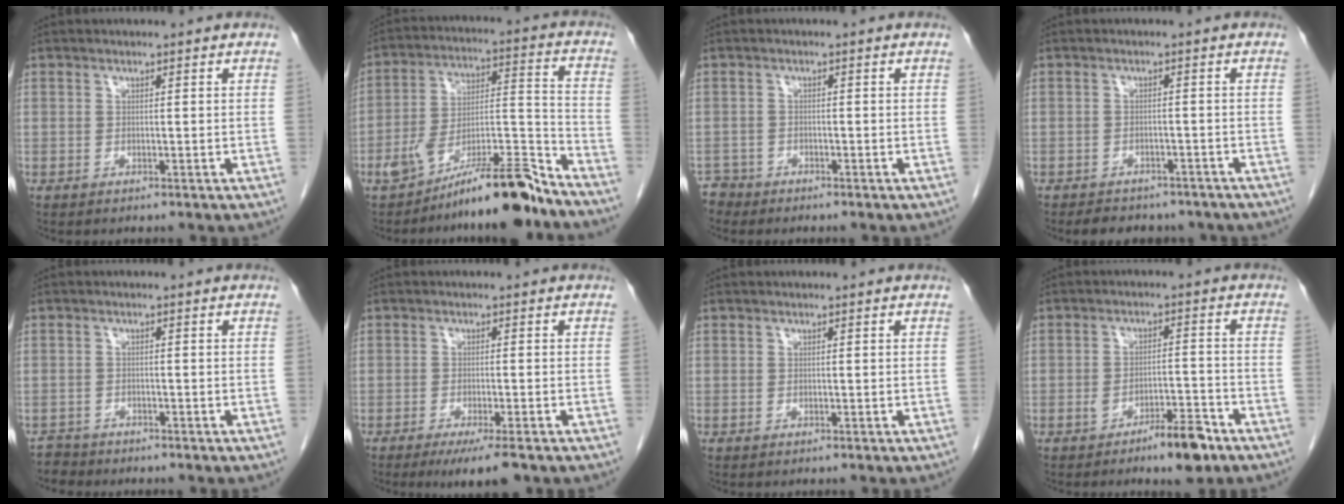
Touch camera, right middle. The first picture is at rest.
{"total": 15.0, "force": [-12.0, 1.1, 8.8], "torque": [-0.141, 0.024, -0.199]}
{"total": 2.4, "force": [-2.1, 0.9, -0.8], "torque": [0.014, -0.001, -0.042]}
{"total": 8.4, "force": [-7.1, 3.7, 2.4], "torque": [-0.035, 0.006, -0.080]}
{"total": 2.2, "force": [-2.0, 0.5, -0.8], "torque": [0.015, -0.005, -0.039]}
{"total": 5.7, "force": [-4.0, 0.4, 4.0], "torque": [-0.055, -0.014, -0.058]}
{"total": 0.0}
{"total": 6.0, "force": [-4.2, 1.4, 4.2], "torque": [-0.059, 0.003, -0.062]}